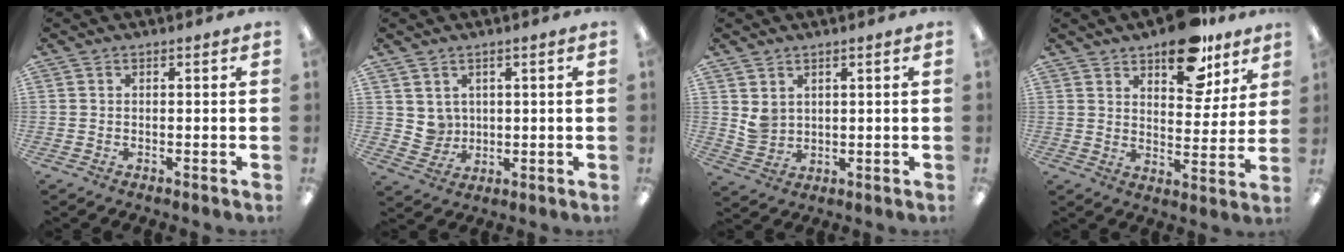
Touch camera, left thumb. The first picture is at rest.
{"total": 4.5, "force": [2.7, 3.6, -0.1], "torque": [-0.007, -0.012, 0.052]}
{"total": 4.0, "force": [2.4, 3.0, 0.9], "torque": [-0.019, -0.007, 0.046]}
{"total": 14.5, "force": [10.3, 7.1, 7.3], "torque": [-0.087, -0.060, 0.180]}